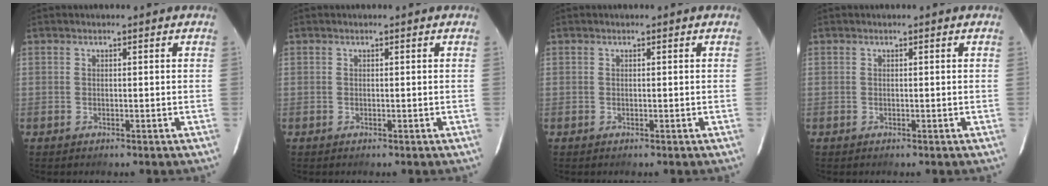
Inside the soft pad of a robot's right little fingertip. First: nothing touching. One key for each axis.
{"total": 0.0}
{"total": 0.0}
{"total": 0.0}